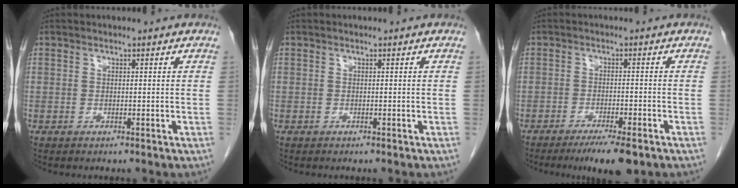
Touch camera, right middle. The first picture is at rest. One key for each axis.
{"total": 0.0}
{"total": 6.9, "fx": -4.9, "fy": 0.9, "fz": 4.8, "tx": -0.068, "ty": -0.015, "tz": -0.071}